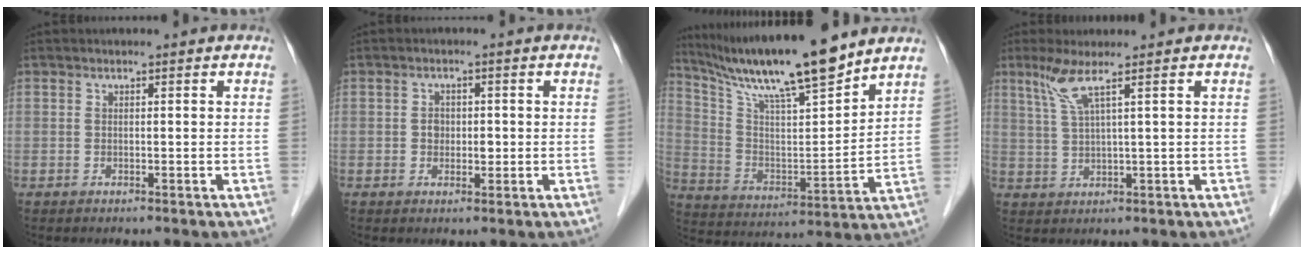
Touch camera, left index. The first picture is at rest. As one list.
[{"total": 2.2, "force": [-0.3, 1.7, 1.4], "torque": [-0.020, 0.001, -0.004]}, {"total": 17.6, "force": [14.7, 0.4, 9.7], "torque": [-0.173, -0.004, 0.260]}, {"total": 4.1, "force": [2.4, -0.5, 3.3], "torque": [-0.079, 0.002, 0.056]}]